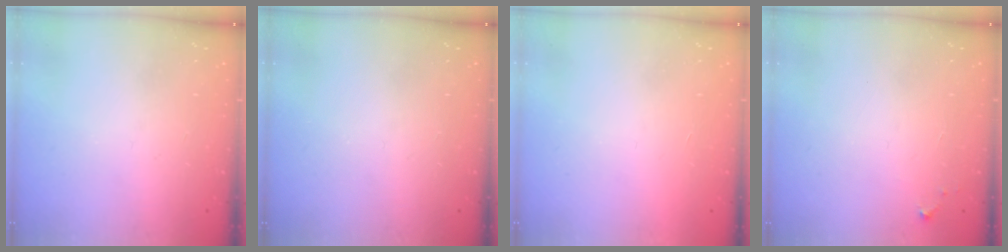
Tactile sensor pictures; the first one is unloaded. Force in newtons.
{"total": 0.0}
{"total": 1.7, "press": 1.7, "slide": 0.1}
{"total": 4.3, "press": 4.3, "slide": 0.7}